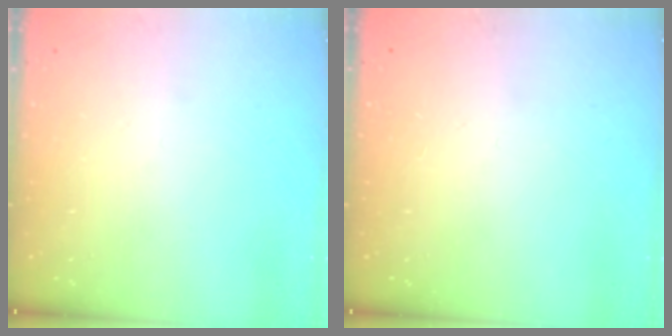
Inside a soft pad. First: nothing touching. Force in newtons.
{"total": 1.5, "press": 1.5, "slide": 0.1}